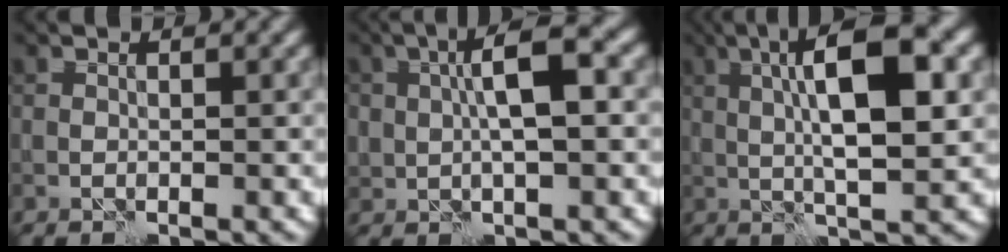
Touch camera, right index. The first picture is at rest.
{"total": 5.3, "force": [0.6, 1.9, 5.0], "torque": [-0.087, 0.013, 0.006]}
{"total": 10.3, "force": [1.8, 2.7, 9.7], "torque": [-0.155, 0.010, 0.026]}